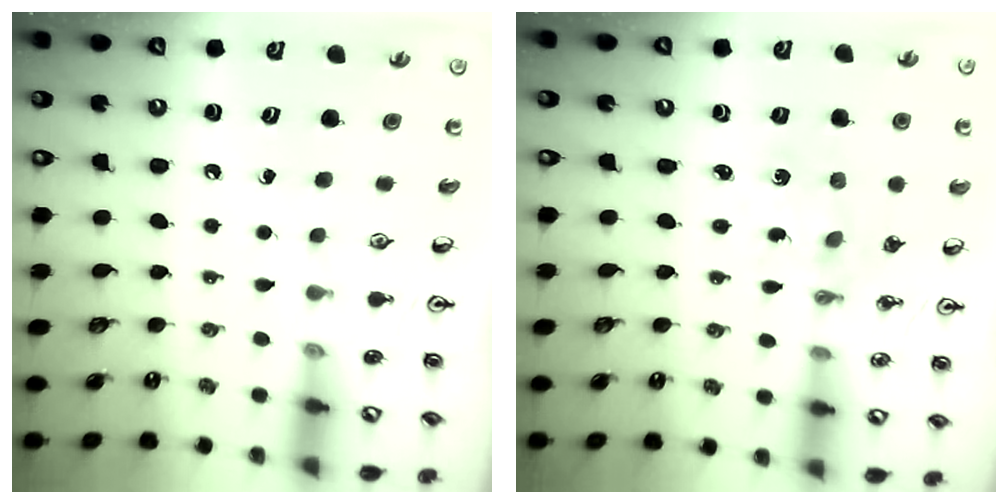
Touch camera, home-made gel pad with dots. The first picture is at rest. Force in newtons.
{"total": 1.5, "press": 1.5, "slide": 0.3}